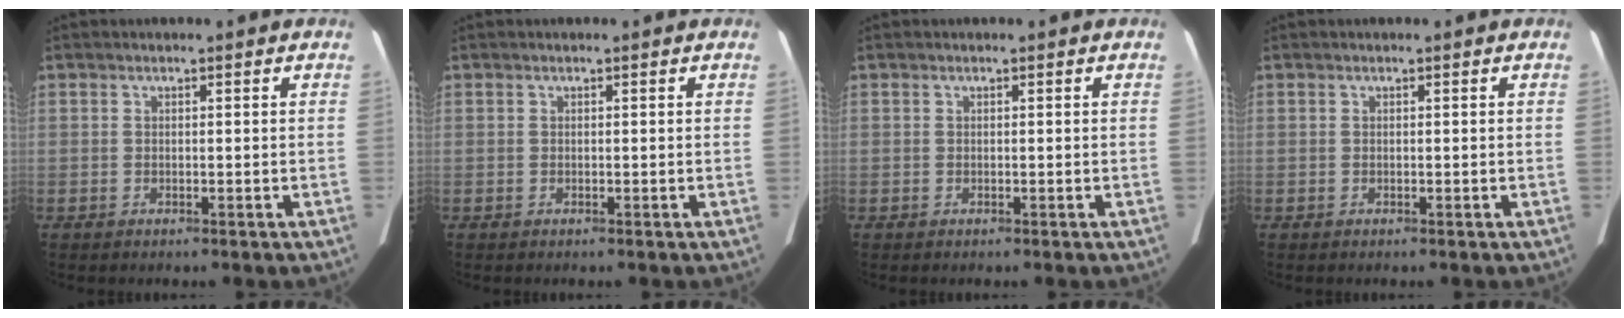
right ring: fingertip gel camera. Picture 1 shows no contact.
{"total": 0.0}
{"total": 0.0}
{"total": 0.0}